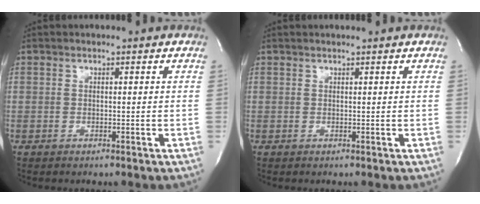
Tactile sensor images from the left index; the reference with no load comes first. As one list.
[{"total": 1.1, "force": [0.9, -0.1, 0.5], "torque": [-0.009, 0.006, 0.018]}]